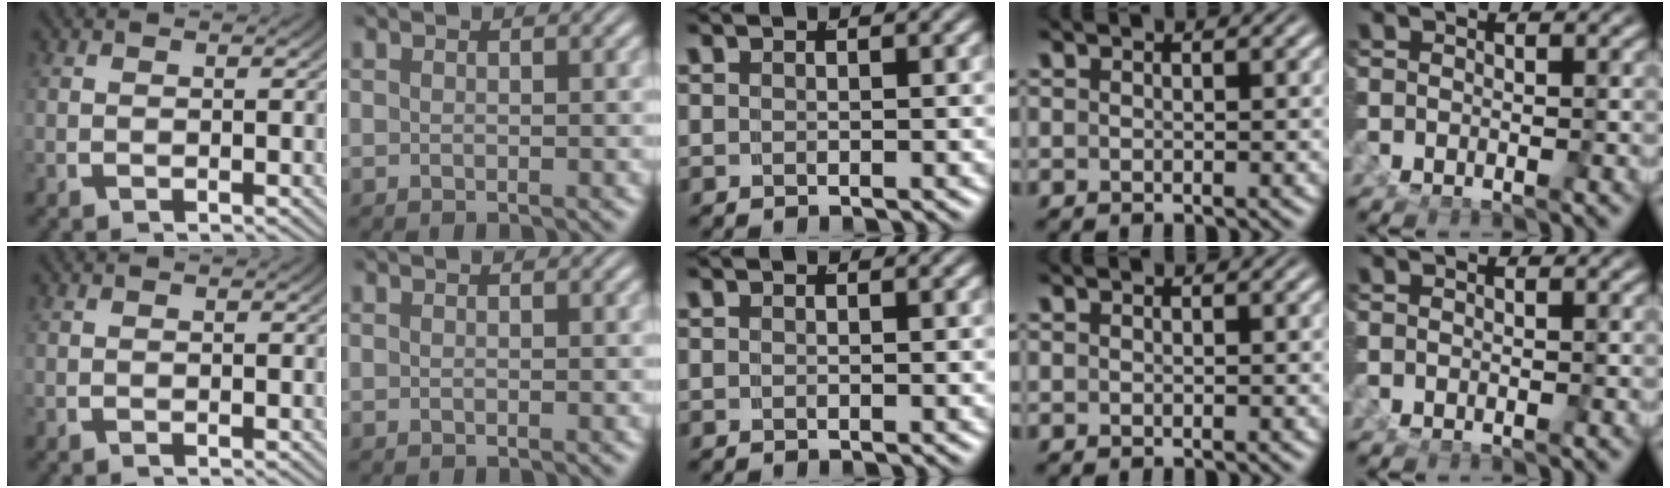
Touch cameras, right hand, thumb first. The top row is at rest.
{}